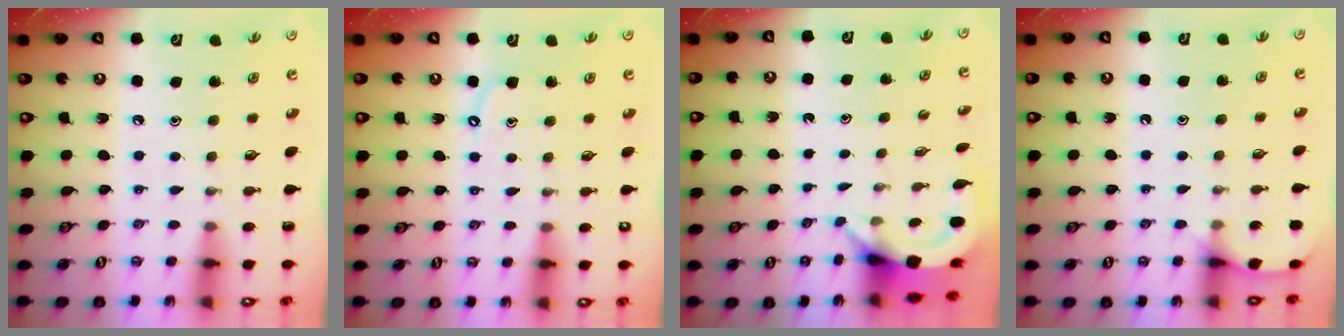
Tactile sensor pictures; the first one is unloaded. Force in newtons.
{"total": 3.8, "press": 3.8, "slide": 0.6}
{"total": 3.9, "press": 3.9, "slide": 0.3}
{"total": 5.7, "press": 5.7, "slide": 0.7}